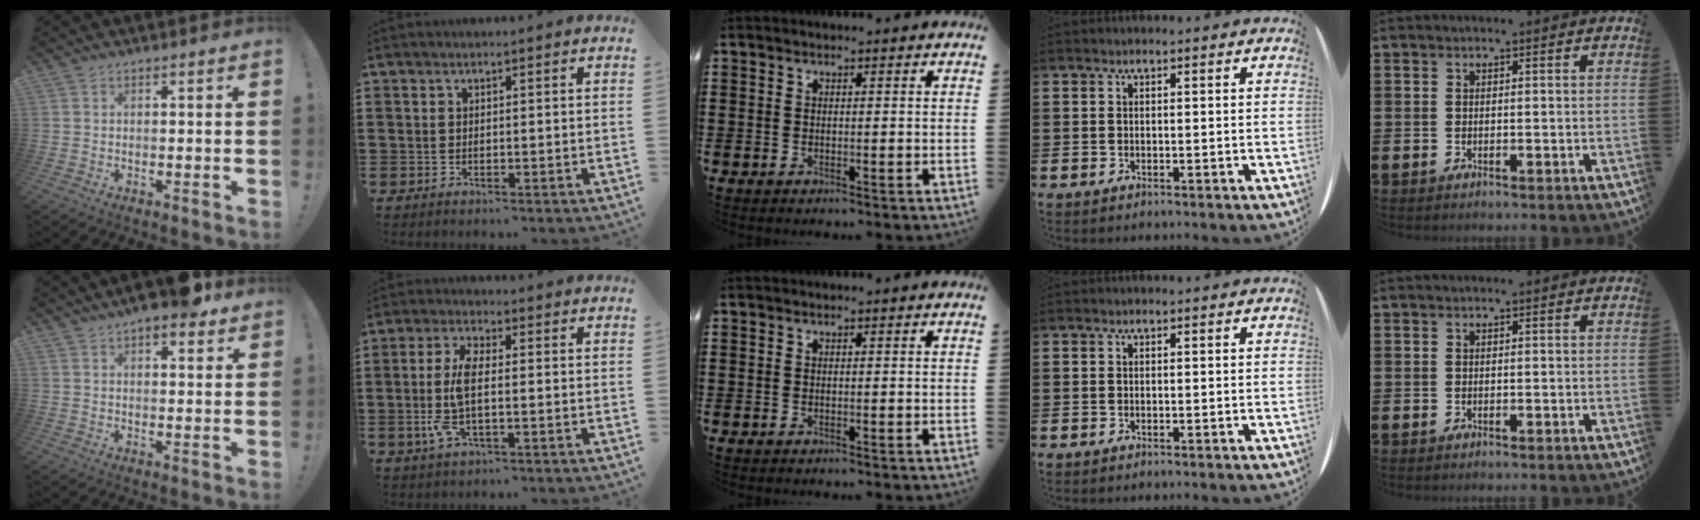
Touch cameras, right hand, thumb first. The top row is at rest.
{"thumb": {"total": 7.9, "force": [6.0, 2.3, 4.7], "torque": [-0.061, -0.031, 0.102]}, "index": {"total": 6.9, "force": [-0.8, 2.5, 6.4], "torque": [-0.148, -0.005, -0.022]}}